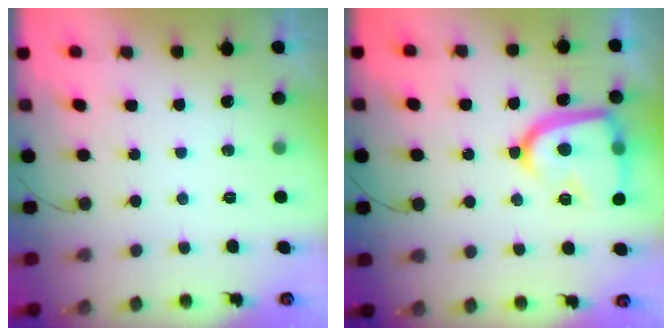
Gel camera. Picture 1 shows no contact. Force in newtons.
{"total": 18.1, "press": 18.0, "slide": 1.4}